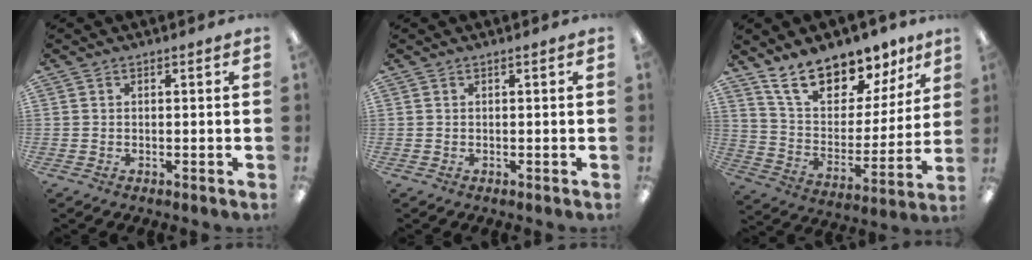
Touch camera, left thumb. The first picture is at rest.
{"total": 0.0}
{"total": 17.2, "force": [13.8, 7.5, 7.1], "torque": [-0.136, -0.090, 0.247]}